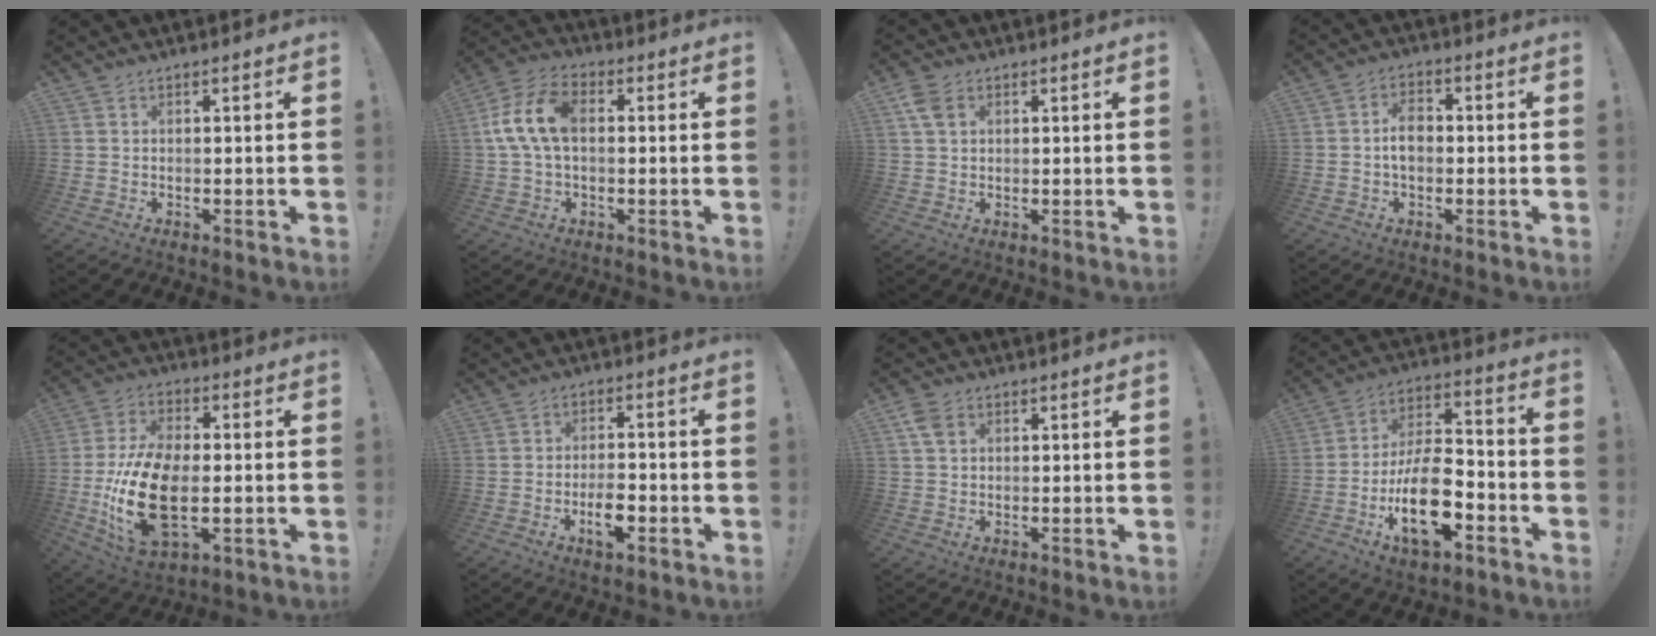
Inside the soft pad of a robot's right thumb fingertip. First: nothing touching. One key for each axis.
{"total": 12.3, "fx": 1.2, "fy": 7.5, "fz": 9.7, "tx": -0.194, "ty": 0.012, "tz": 0.026}
{"total": 5.4, "fx": 2.1, "fy": 3.6, "fz": 3.4, "tx": -0.060, "ty": 0.005, "tz": 0.043}
{"total": 5.7, "fx": -0.2, "fy": 3.9, "fz": 4.2, "tx": -0.051, "ty": 0.005, "tz": -0.005}
{"total": 20.4, "fx": -3.1, "fy": 11.7, "fz": 16.5, "tx": -0.325, "ty": 0.004, "tz": -0.044}
{"total": 6.8, "fx": -2.9, "fy": 3.6, "fz": 4.9, "tx": -0.070, "ty": 0.008, "tz": -0.052}
{"total": 4.9, "fx": 1.9, "fy": 3.5, "fz": 2.9, "tx": -0.051, "ty": 0.007, "tz": 0.040}
{"total": 18.9, "fx": -7.6, "fy": 9.4, "fz": 14.5, "tx": -0.252, "ty": 0.045, "tz": -0.123}